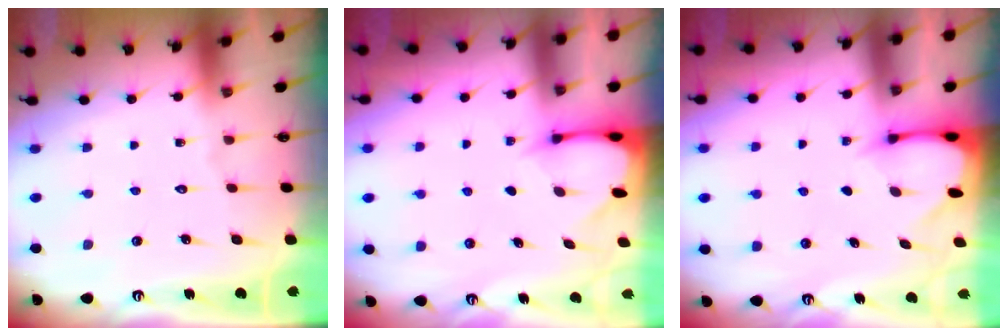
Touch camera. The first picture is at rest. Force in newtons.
{"total": 2.6, "press": 2.5, "slide": 0.3}
{"total": 2.5, "press": 2.5, "slide": 0.3}